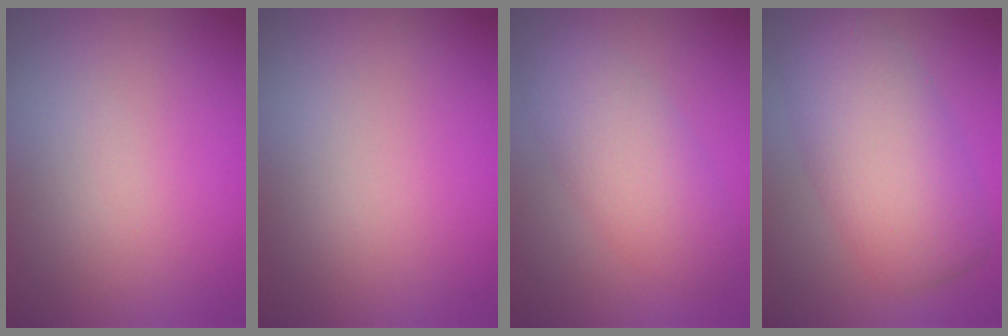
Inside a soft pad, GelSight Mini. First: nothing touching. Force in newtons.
{"total": 0.0}
{"total": 4.4, "press": 4.4, "slide": 0.1}
{"total": 6.6, "press": 6.6, "slide": 0.2}